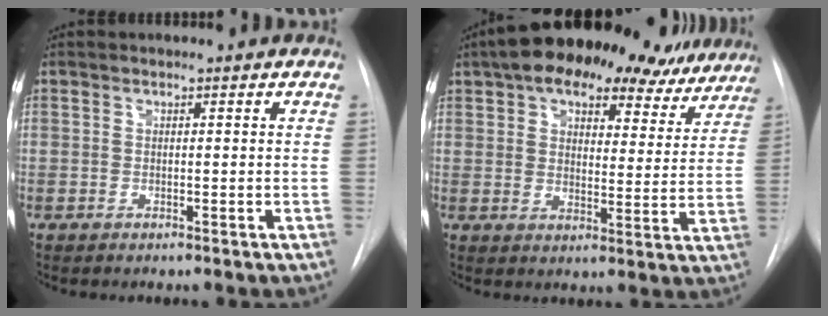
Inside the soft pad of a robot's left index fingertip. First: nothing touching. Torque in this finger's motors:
{"motor_torque": [0.93, -1.21, 0.93, 0.21]}